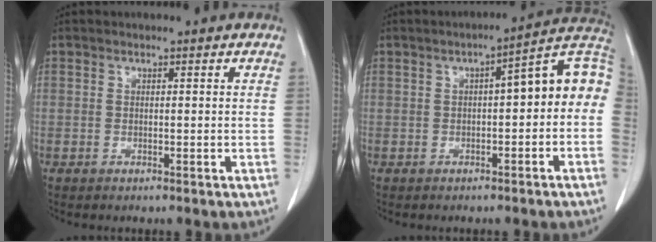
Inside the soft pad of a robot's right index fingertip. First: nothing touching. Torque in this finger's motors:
{"motor_torque": [0.84, 0.02, 0.30, 0.04]}